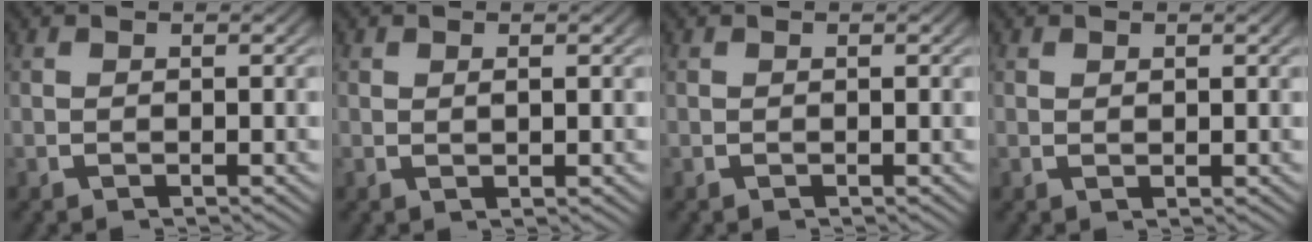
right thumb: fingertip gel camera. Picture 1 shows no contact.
{"total": 0.8, "force": [0.4, 0.1, 0.6], "torque": [-0.011, -0.003, 0.011]}
{"total": 0.0}
{"total": 0.5, "force": [0.5, 0.1, 0.3], "torque": [-0.005, -0.004, 0.012]}